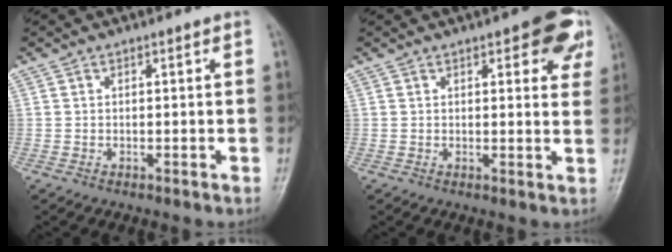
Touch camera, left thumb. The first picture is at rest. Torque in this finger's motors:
{"motor_torque": [0.91, 0.75, 0.52, -0.64, 0.01]}